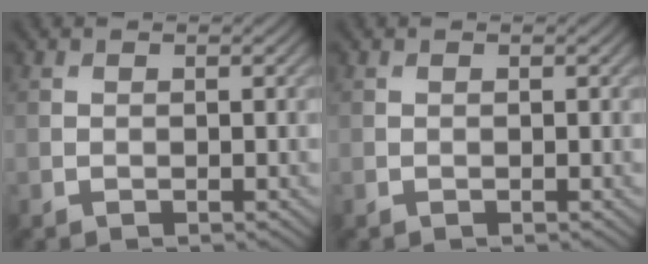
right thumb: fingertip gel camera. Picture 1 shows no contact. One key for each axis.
{"total": 0.0}